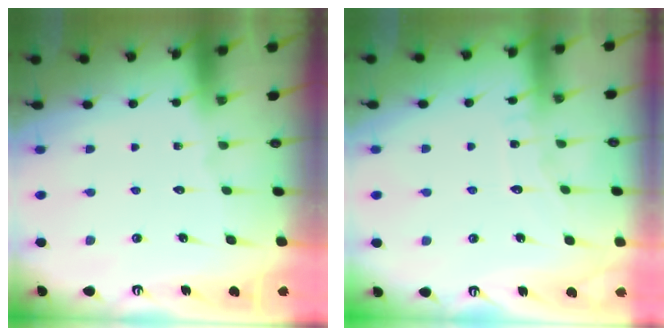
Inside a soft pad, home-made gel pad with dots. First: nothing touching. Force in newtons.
{"total": 5.3, "press": 5.2, "slide": 0.5}